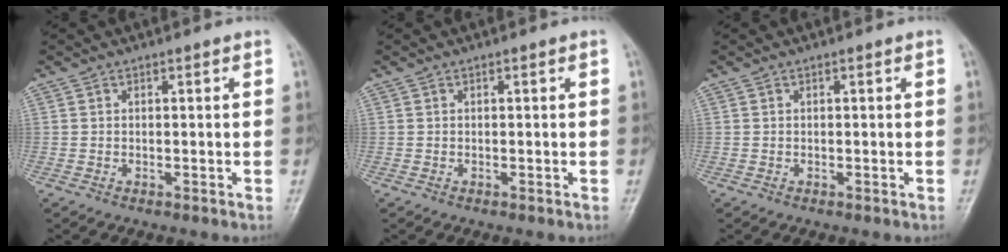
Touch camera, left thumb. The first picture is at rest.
{"total": 0.0}
{"total": 0.0}